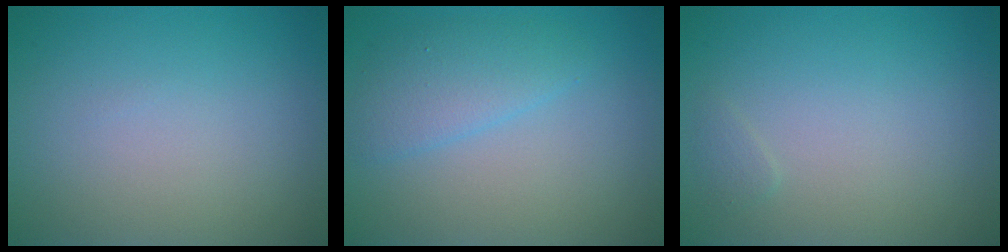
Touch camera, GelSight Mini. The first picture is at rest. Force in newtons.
{"total": 2.8, "press": 2.8, "slide": 0.2}
{"total": 0.6, "press": 0.6, "slide": 0.0}